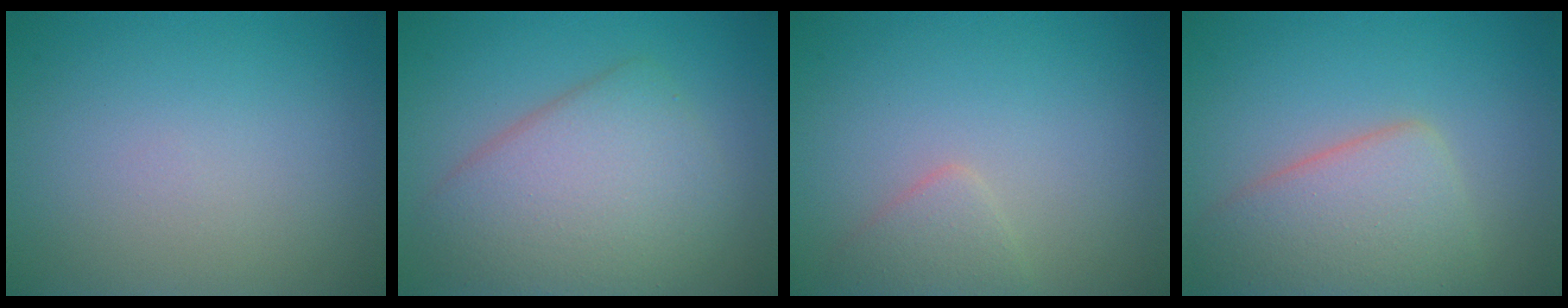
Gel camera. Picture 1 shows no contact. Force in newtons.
{"total": 6.6, "press": 6.6, "slide": 0.1}
{"total": 1.7, "press": 1.7, "slide": 0.1}
{"total": 5.6, "press": 5.6, "slide": 0.3}